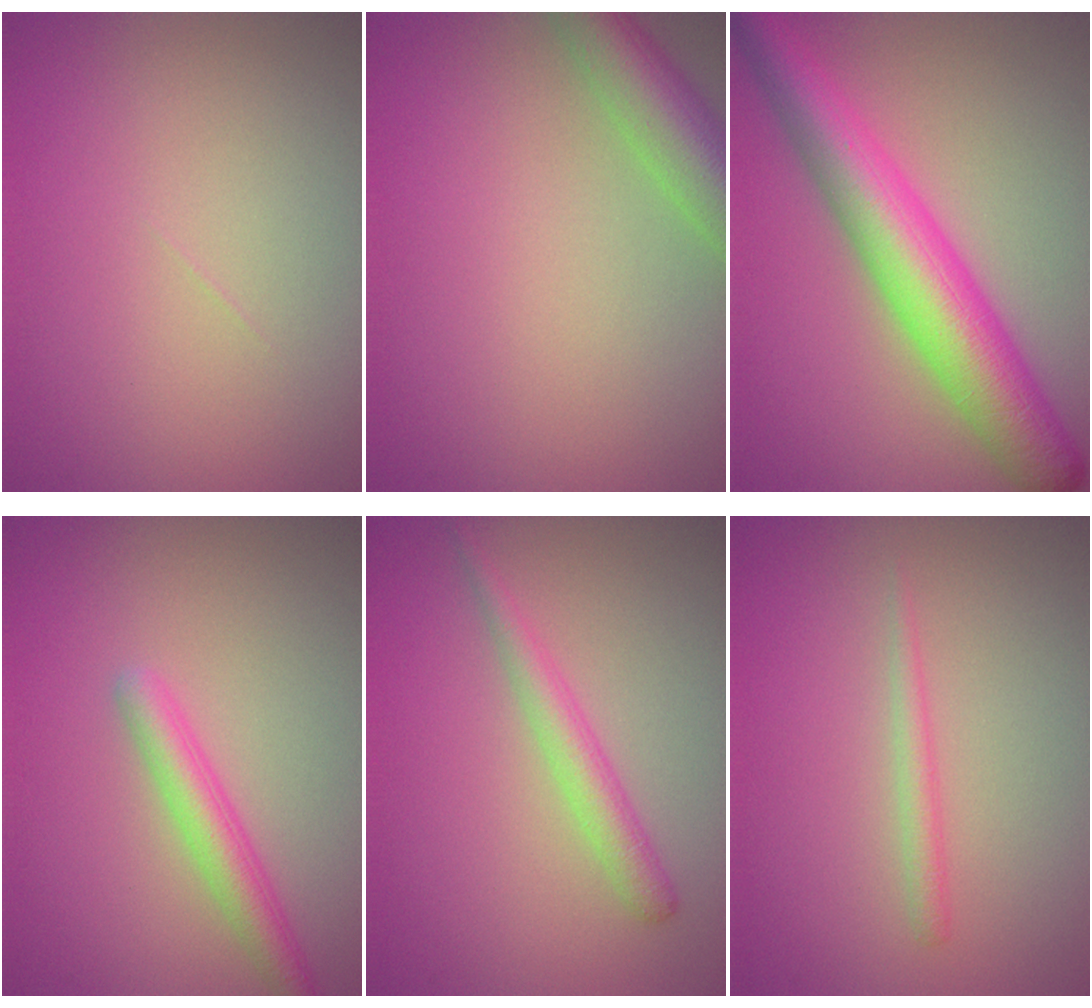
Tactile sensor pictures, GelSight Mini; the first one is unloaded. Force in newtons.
{"total": 5.4, "press": 5.4, "slide": 0.5}
{"total": 8.1, "press": 8.1, "slide": 0.1}
{"total": 2.9, "press": 2.9, "slide": 0.1}
{"total": 2.3, "press": 2.3, "slide": 0.0}
{"total": 1.1, "press": 1.1, "slide": 0.1}